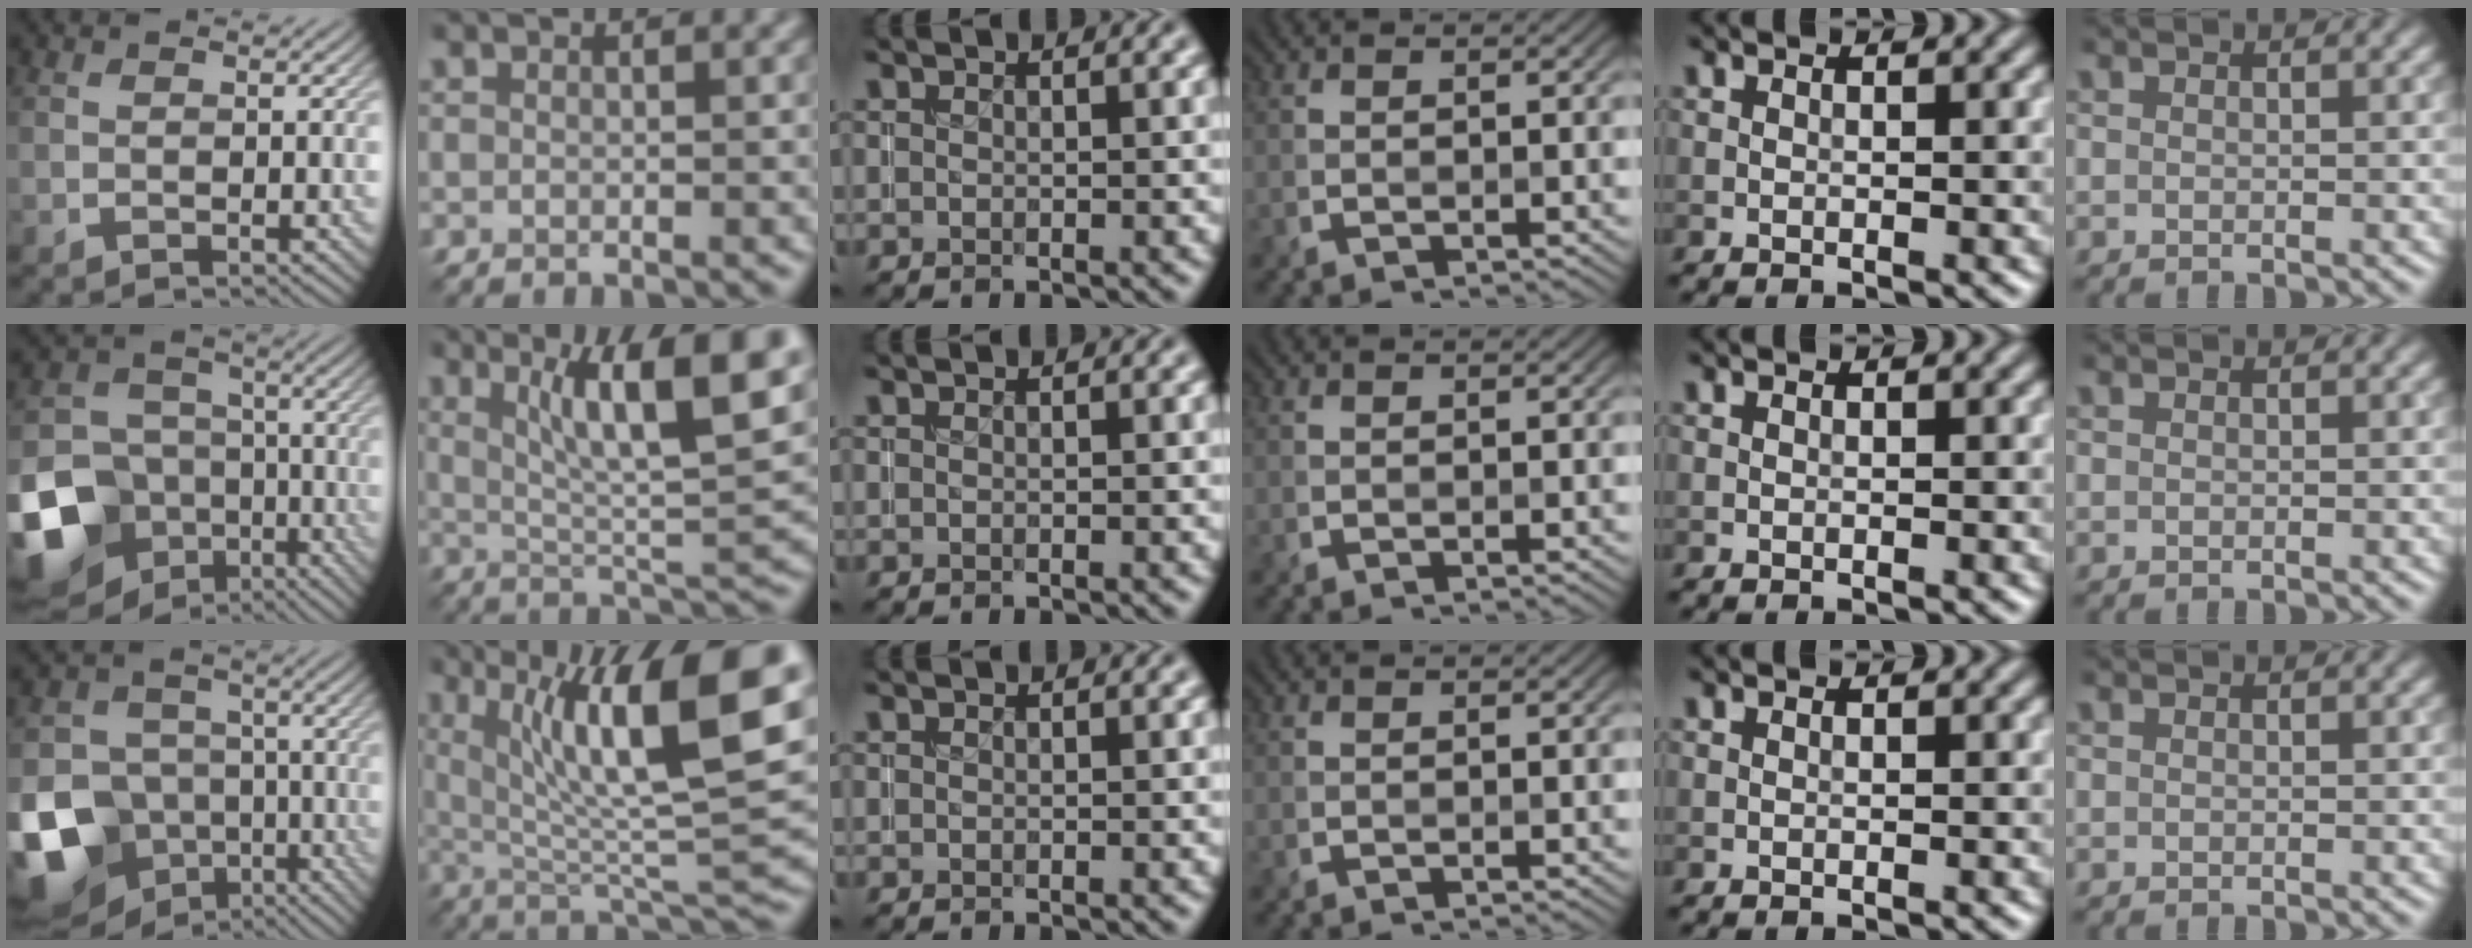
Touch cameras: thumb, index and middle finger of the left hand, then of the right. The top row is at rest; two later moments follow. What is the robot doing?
{"motion": "insert", "object": "coin"}